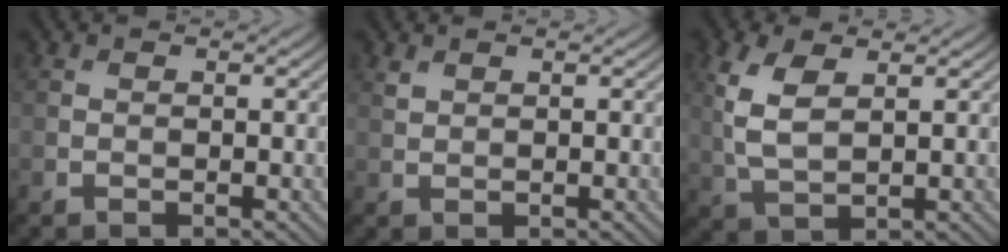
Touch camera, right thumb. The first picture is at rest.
{"total": 0.8, "force": [0.7, 0.3, 0.3], "torque": [-0.012, -0.001, 0.018]}
{"total": 5.9, "force": [1.8, 3.0, 4.7], "torque": [-0.124, 0.003, 0.039]}